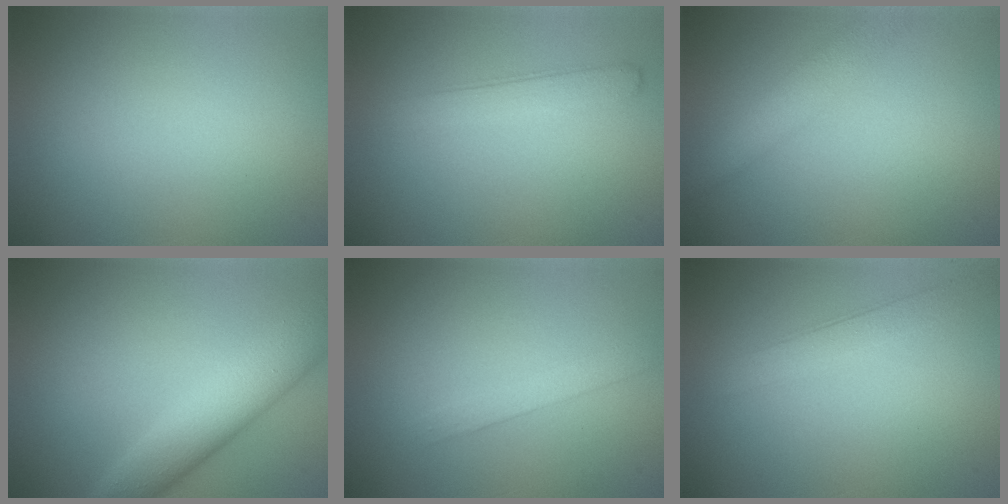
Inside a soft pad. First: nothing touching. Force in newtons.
{"total": 2.2, "press": 2.2, "slide": 0.1}
{"total": 2.9, "press": 2.9, "slide": 0.1}
{"total": 5.6, "press": 5.5, "slide": 0.3}
{"total": 1.7, "press": 1.7, "slide": 0.1}
{"total": 2.4, "press": 2.4, "slide": 0.1}